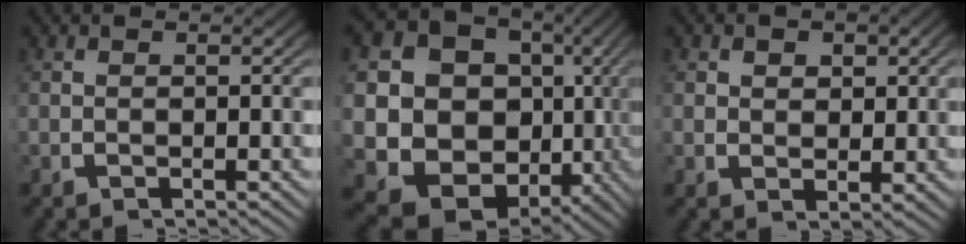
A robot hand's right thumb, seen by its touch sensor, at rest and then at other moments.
{"total": 20.4, "force": [-1.1, 16.2, 12.4], "torque": [-0.275, -0.071, -0.006]}
{"total": 2.0, "force": [0.8, 1.6, 1.0], "torque": [-0.007, -0.012, 0.022]}